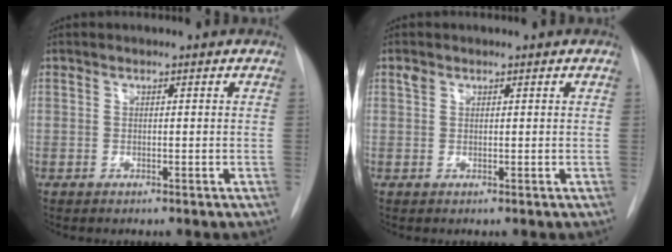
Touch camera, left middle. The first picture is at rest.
{"total": 1.0, "force": [0.7, 0.7, 0.4], "torque": [-0.009, 0.009, 0.012]}